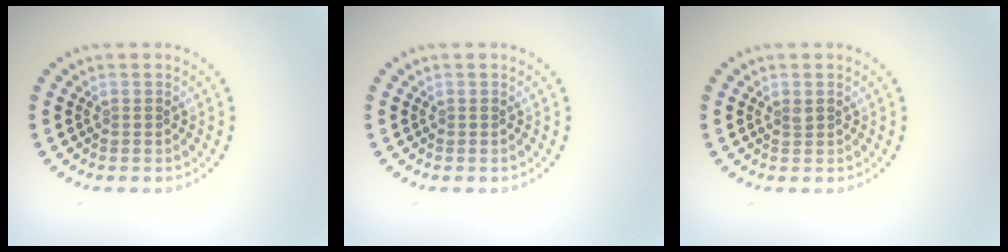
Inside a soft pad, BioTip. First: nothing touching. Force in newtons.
{"total": 0.0}
{"total": 0.5, "press": 0.5, "slide": 0.3}